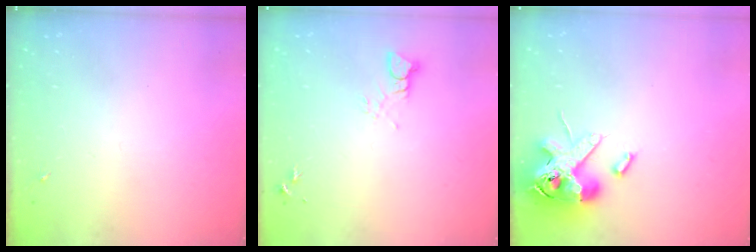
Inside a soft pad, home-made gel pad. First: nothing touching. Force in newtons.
{"total": 3.3, "press": 3.3, "slide": 0.4}
{"total": 15.3, "press": 15.1, "slide": 2.6}